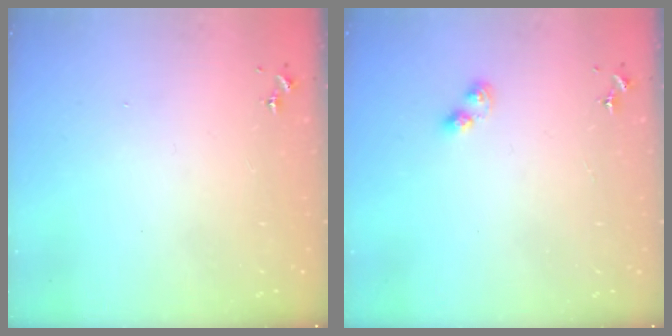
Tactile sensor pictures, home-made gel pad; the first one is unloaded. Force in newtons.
{"total": 3.6, "press": 3.6, "slide": 0.4}